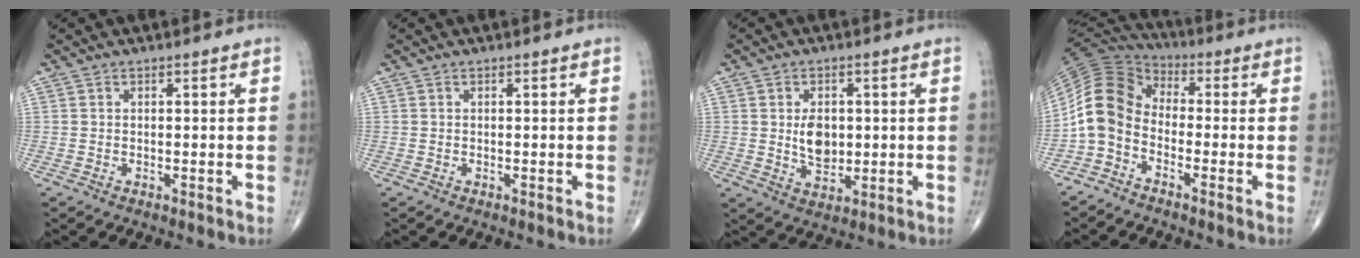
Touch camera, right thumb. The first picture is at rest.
{"total": 0.0}
{"total": 6.2, "force": [0.6, 4.1, 4.6], "torque": [-0.060, -0.008, 0.016]}
{"total": 9.7, "force": [-2.8, 6.9, 6.2], "torque": [-0.118, 0.052, -0.074]}